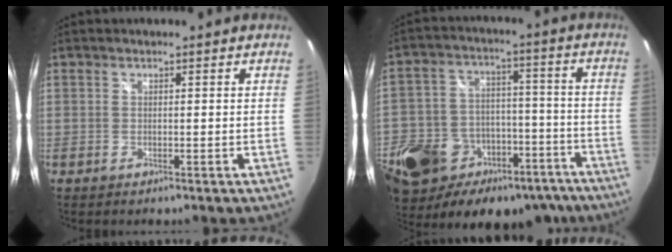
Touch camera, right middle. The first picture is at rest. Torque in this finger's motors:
{"motor_torque": [1.07, -1.07, 0.40, 0.21]}